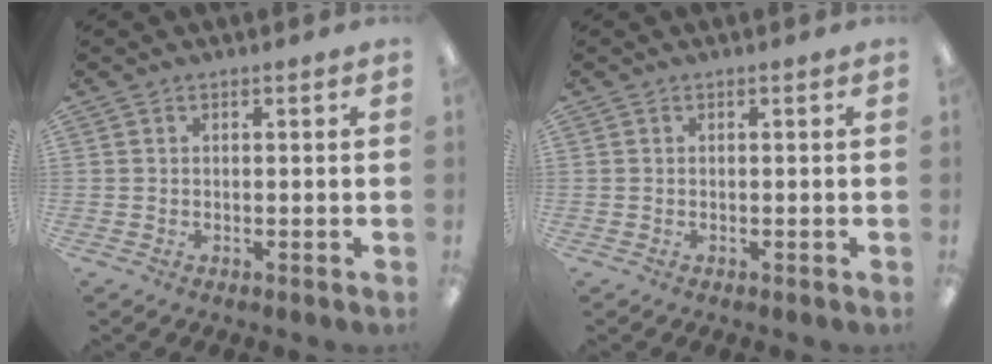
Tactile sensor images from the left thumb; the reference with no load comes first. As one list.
[{"total": 0.0}]